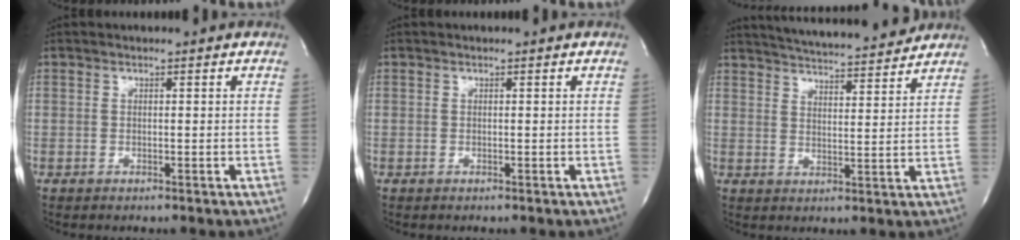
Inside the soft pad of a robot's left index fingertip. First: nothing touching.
{"total": 0.0}
{"total": 15.4, "force": [14.4, 1.2, 5.3], "torque": [-0.090, 0.009, 0.205]}